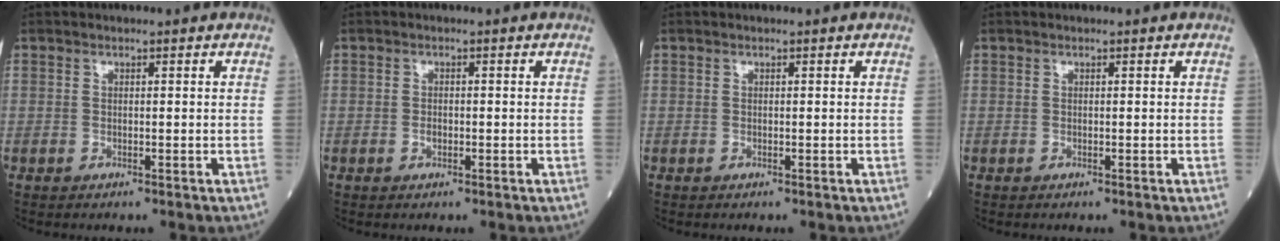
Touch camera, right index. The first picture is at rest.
{"total": 1.0, "force": [-0.3, 0.6, 0.8], "torque": [-0.013, 0.001, -0.005]}
{"total": 0.0}
{"total": 0.0}